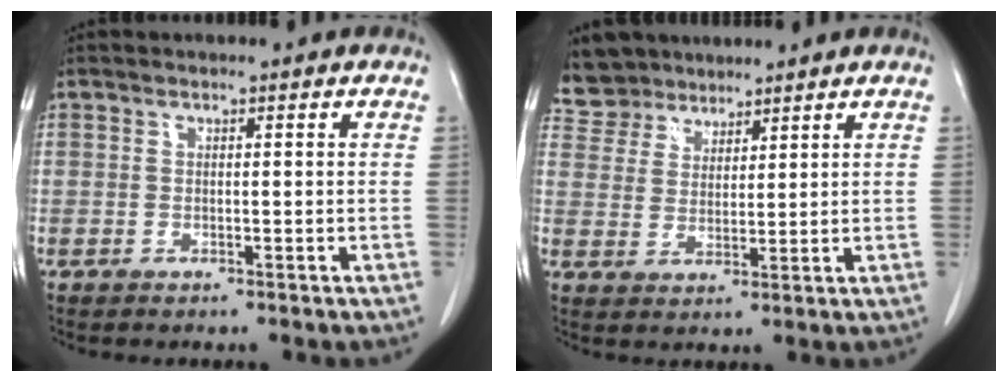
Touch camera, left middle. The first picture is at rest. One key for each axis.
{"total": 5.6, "fx": 4.9, "fy": 2.8, "fz": -0.5, "tx": 0.008, "ty": 0.011, "tz": 0.095}